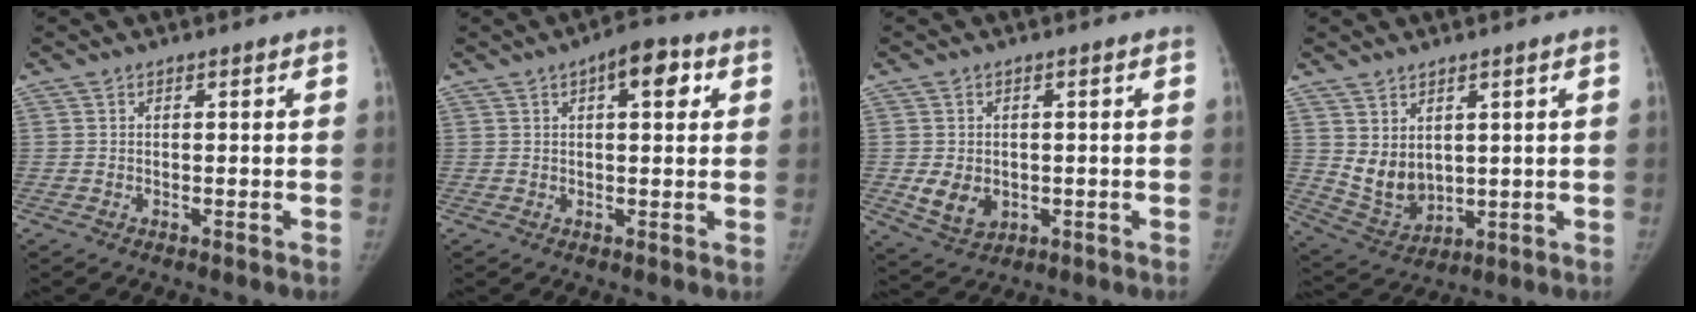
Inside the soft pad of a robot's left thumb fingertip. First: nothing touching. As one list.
[{"total": 6.9, "force": [2.7, 2.9, 5.7], "torque": [-0.061, 0.005, 0.030]}, {"total": 5.9, "force": [-0.7, 4.7, 3.6], "torque": [-0.049, -0.006, 0.004]}, {"total": 7.7, "force": [2.3, 5.4, 5.0], "torque": [-0.067, -0.025, 0.068]}]